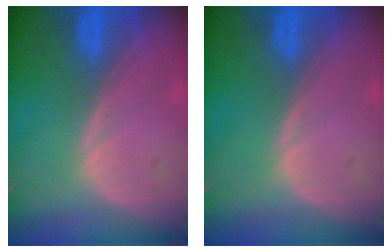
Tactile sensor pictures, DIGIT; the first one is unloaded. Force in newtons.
{"total": 0.0}